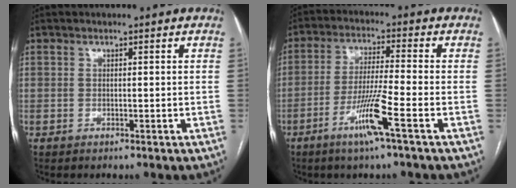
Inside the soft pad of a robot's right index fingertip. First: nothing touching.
{"total": 8.4, "force": [-4.1, -1.0, 7.3], "torque": [-0.142, -0.013, -0.081]}